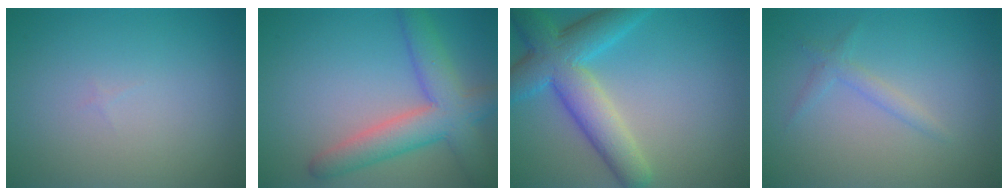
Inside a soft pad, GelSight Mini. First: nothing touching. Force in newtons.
{"total": 6.3, "press": 6.3, "slide": 0.3}
{"total": 7.4, "press": 7.4, "slide": 0.3}
{"total": 1.3, "press": 1.3, "slide": 0.1}